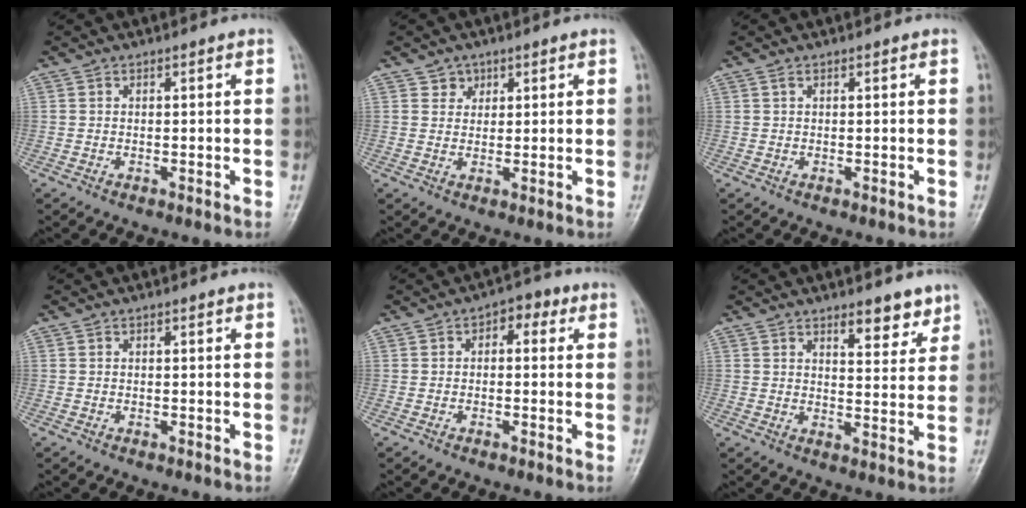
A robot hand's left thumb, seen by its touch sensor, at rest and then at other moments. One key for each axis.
{"total": 2.3, "fx": 1.3, "fy": 1.9, "fz": 0.0, "tx": 0.022, "ty": -0.007, "tz": 0.015}
{"total": 0.0}
{"total": 0.0}
{"total": 4.1, "fx": 1.1, "fy": 2.5, "fz": 3.0, "tx": -0.017, "ty": 0.012, "tz": 0.005}
{"total": 6.1, "fx": 4.4, "fy": 2.3, "fz": 3.5, "tx": -0.023, "ty": -0.032, "tz": 0.062}